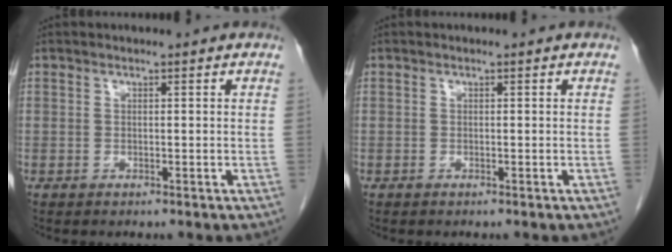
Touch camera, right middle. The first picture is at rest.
{"total": 0.0}